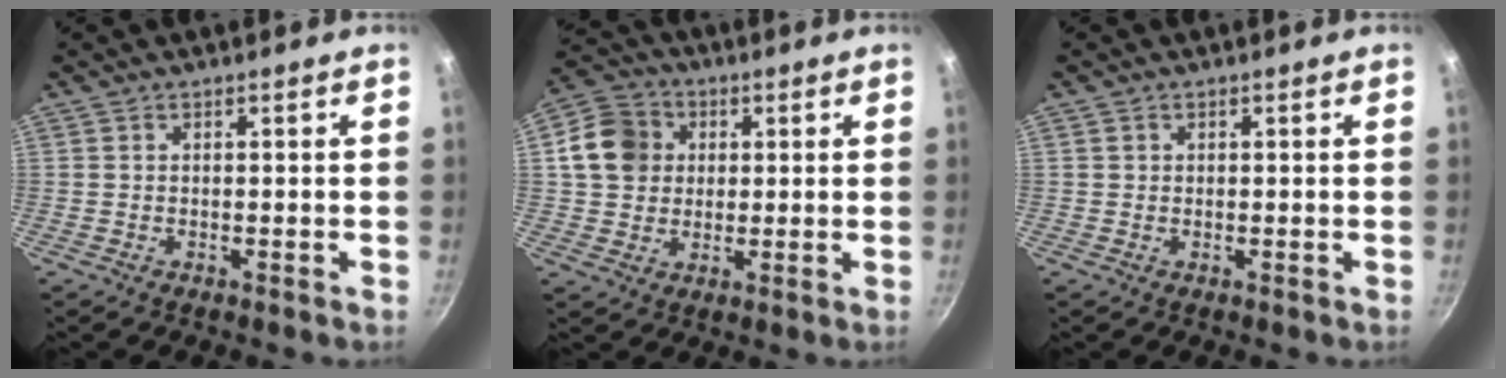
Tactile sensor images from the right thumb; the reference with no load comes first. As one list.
[{"total": 10.2, "force": [1.9, 8.9, 4.6], "torque": [-0.054, 0.012, 0.023]}, {"total": 0.6, "force": [0.1, 0.6, 0.0], "torque": [0.004, 0.004, 0.001]}]